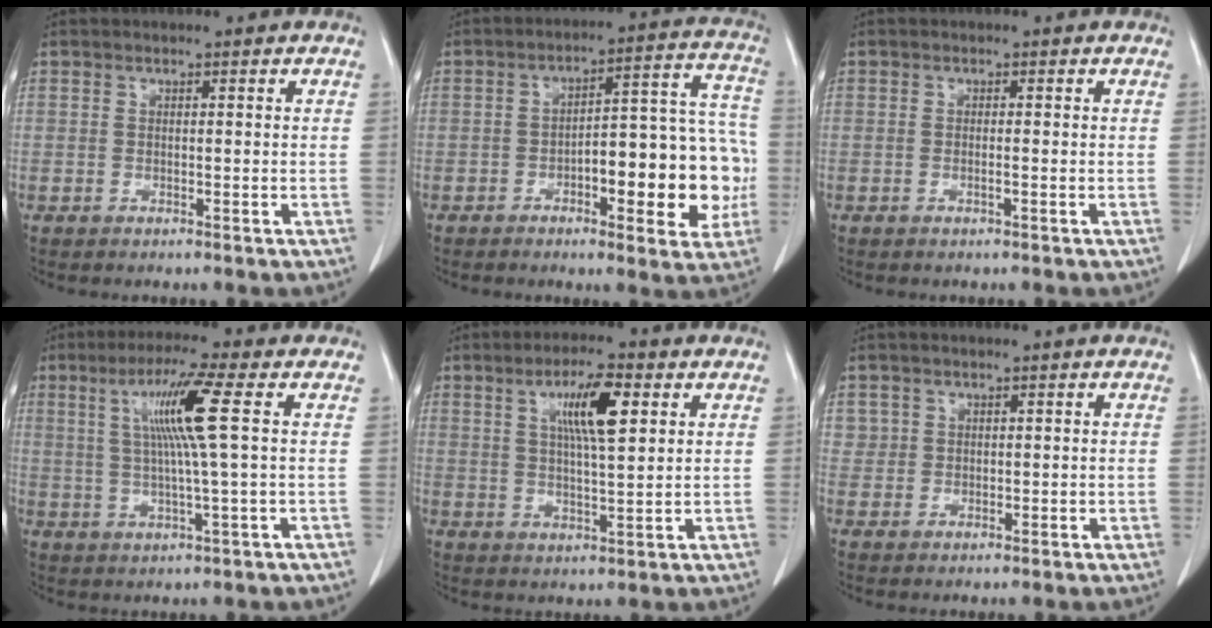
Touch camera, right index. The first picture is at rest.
{"total": 15.7, "force": [-3.9, 4.8, 14.4], "torque": [-0.173, 0.045, -0.047]}
{"total": 0.7, "force": [-0.3, -0.1, 0.6], "torque": [-0.013, 0.002, -0.003]}
{"total": 9.2, "force": [2.3, -1.3, 8.8], "torque": [-0.163, 0.007, 0.046]}
{"total": 8.3, "force": [3.2, 1.2, 7.6], "torque": [-0.135, 0.004, 0.055]}
{"total": 2.0, "force": [0.8, 1.8, 0.0], "torque": [0.015, 0.003, 0.012]}